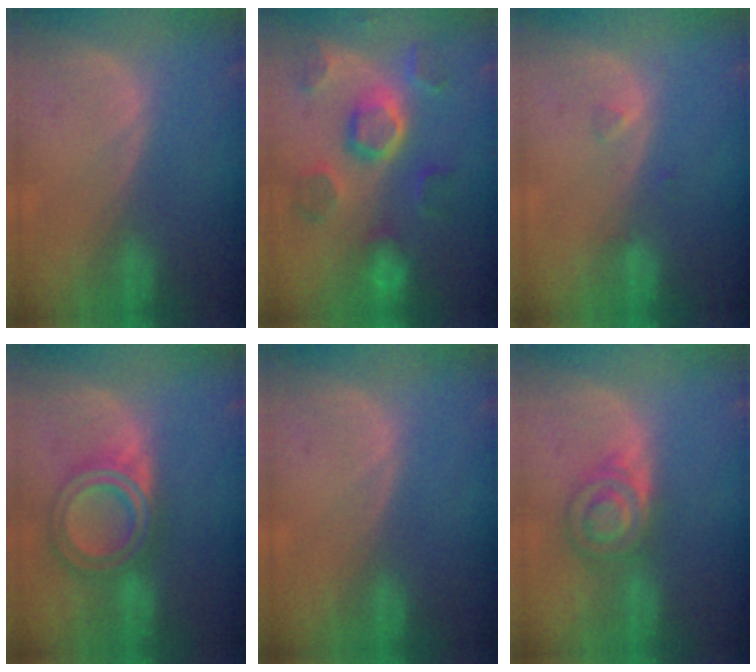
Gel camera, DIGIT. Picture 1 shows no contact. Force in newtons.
{"total": 9.7, "press": 9.2, "slide": 3.1}
{"total": 1.0, "press": 1.0, "slide": 0.2}
{"total": 7.5, "press": 7.5, "slide": 0.5}
{"total": 0.0}
{"total": 5.9, "press": 5.9, "slide": 0.6}